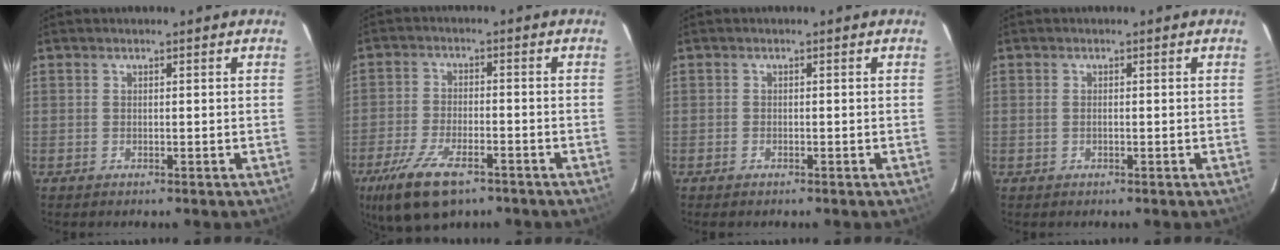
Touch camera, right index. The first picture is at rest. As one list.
[{"total": 12.3, "force": [-7.9, 4.8, 8.1], "torque": [-0.185, -0.026, -0.142]}, {"total": 0.8, "force": [-0.7, 0.4, 0.3], "torque": [-0.008, -0.001, -0.015]}, {"total": 0.9, "force": [-0.2, 0.5, 0.7], "torque": [-0.015, 0.000, -0.004]}]